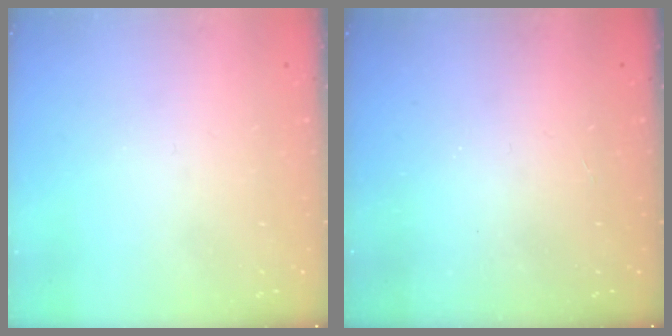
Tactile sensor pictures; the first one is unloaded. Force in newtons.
{"total": 2.1, "press": 2.1, "slide": 0.4}